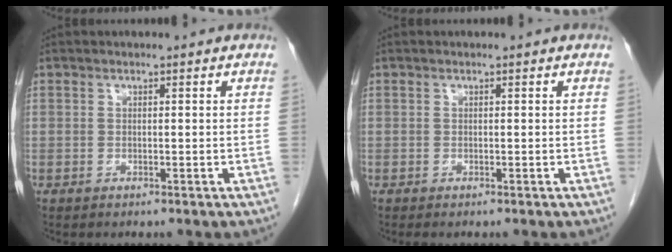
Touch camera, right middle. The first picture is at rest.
{"total": 0.0}